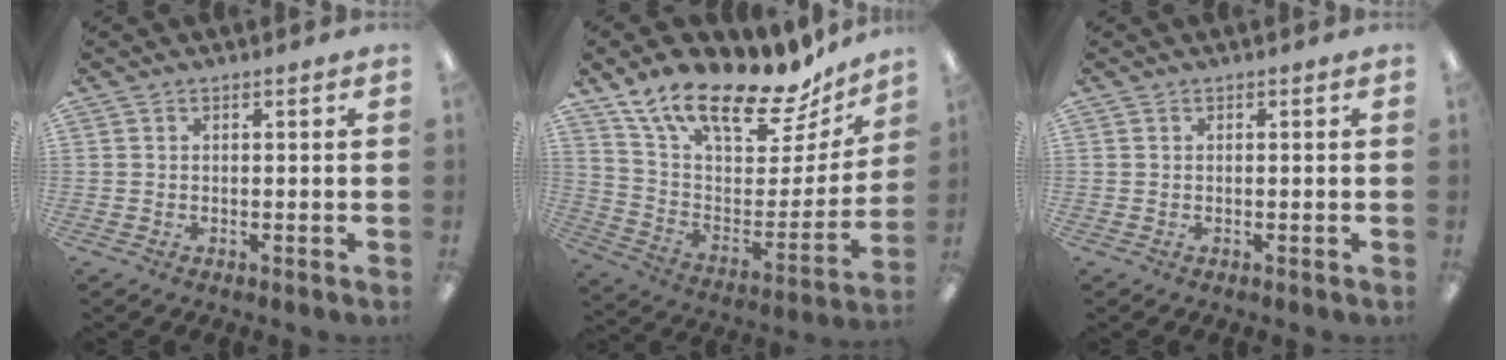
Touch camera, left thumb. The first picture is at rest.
{"total": 20.8, "force": [16.0, 7.2, 11.2], "torque": [-0.178, -0.120, 0.271]}
{"total": 0.0}